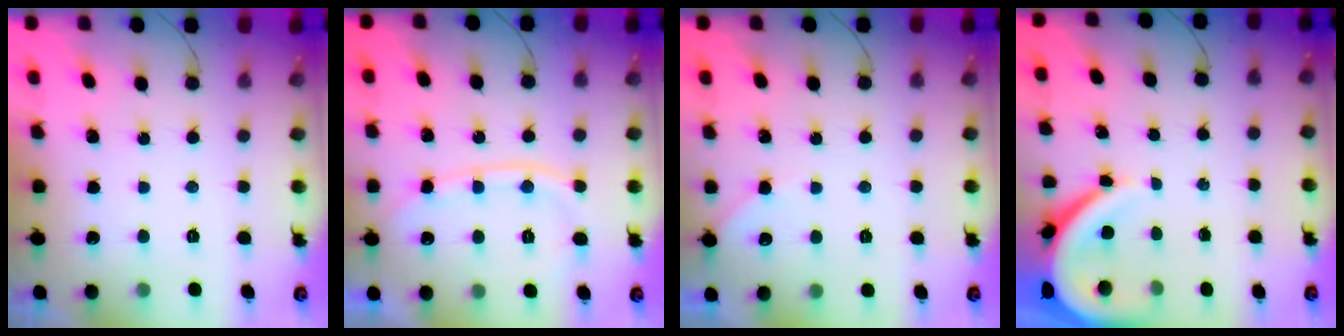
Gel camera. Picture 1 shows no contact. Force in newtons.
{"total": 11.1, "press": 11.0, "slide": 1.6}
{"total": 3.6, "press": 3.5, "slide": 0.4}
{"total": 8.9, "press": 8.8, "slide": 1.0}